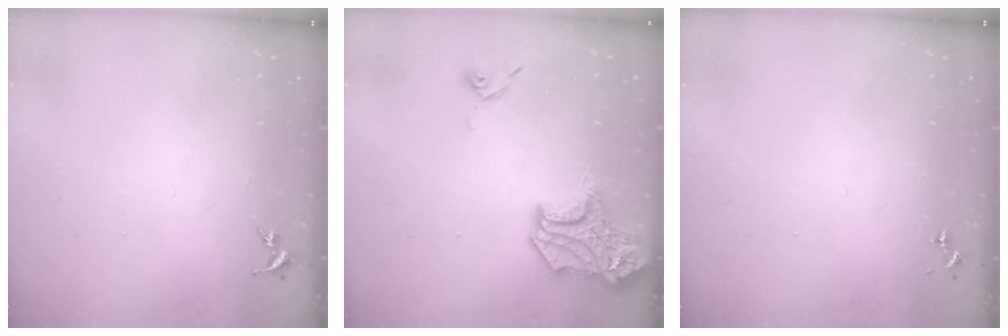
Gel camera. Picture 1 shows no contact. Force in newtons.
{"total": 17.1, "press": 17.0, "slide": 1.5}
{"total": 0.0}